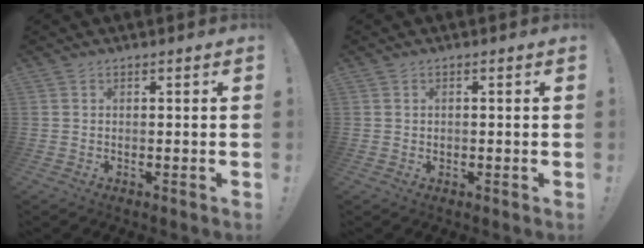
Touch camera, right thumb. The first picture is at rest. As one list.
[{"total": 0.7, "force": [0.2, 0.7, -0.1], "torque": [0.001, 0.005, 0.002]}]